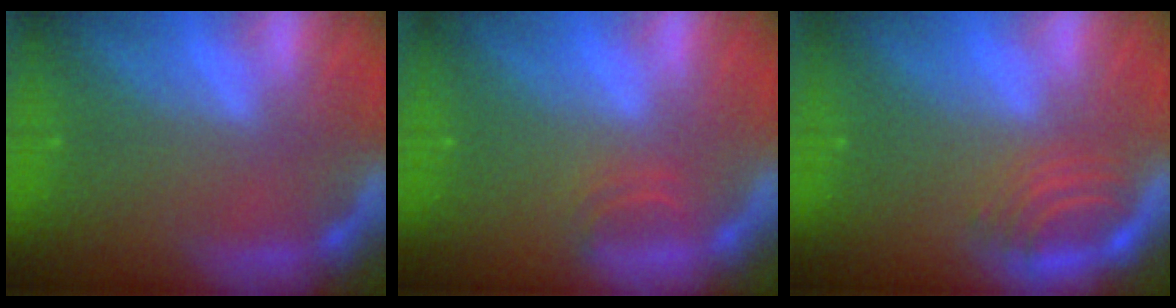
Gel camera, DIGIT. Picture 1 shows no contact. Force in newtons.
{"total": 1.4}
{"total": 3.4}